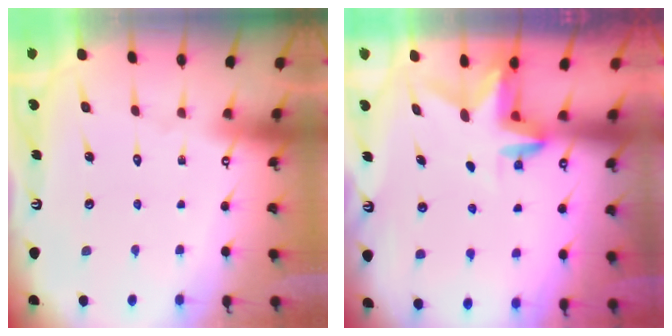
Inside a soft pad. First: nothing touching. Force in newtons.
{"total": 3.0, "press": 3.0, "slide": 0.3}